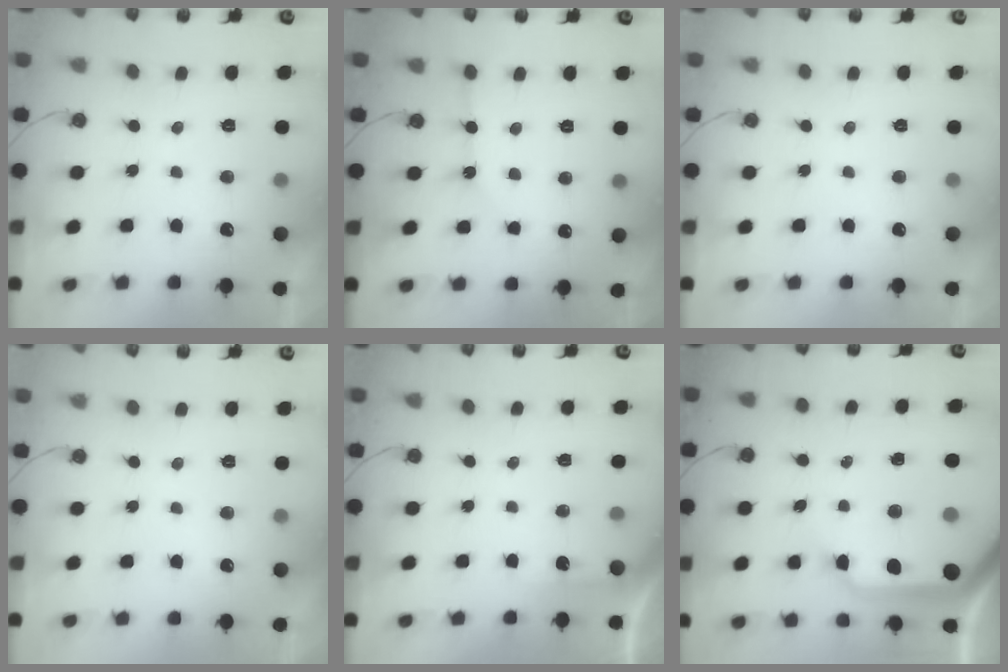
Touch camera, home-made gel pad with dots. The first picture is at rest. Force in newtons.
{"total": 3.1, "press": 3.1, "slide": 0.3}
{"total": 0.0}
{"total": 0.0}
{"total": 2.1, "press": 2.1, "slide": 0.2}
{"total": 17.2, "press": 17.0, "slide": 2.3}